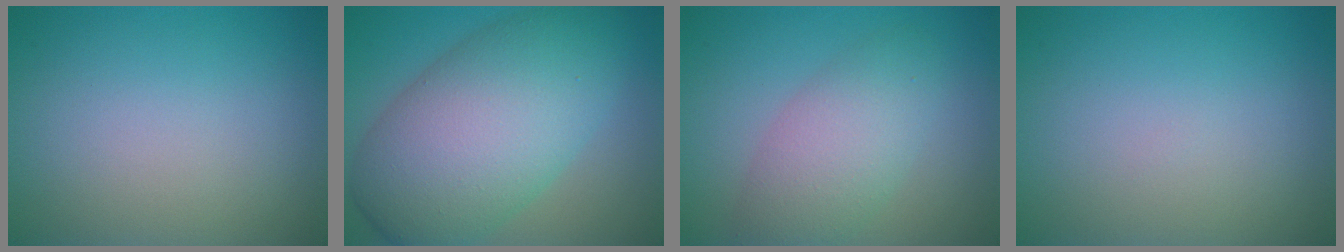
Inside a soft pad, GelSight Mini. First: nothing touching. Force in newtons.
{"total": 11.4, "press": 11.4, "slide": 0.1}
{"total": 4.6, "press": 4.6, "slide": 0.1}
{"total": 0.0}